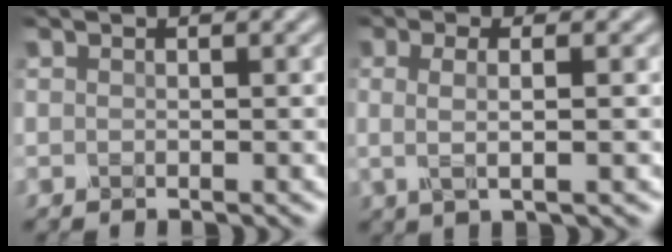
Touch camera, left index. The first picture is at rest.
{"total": 2.8, "force": [0.1, 0.8, 2.7], "torque": [-0.051, 0.000, 0.000]}